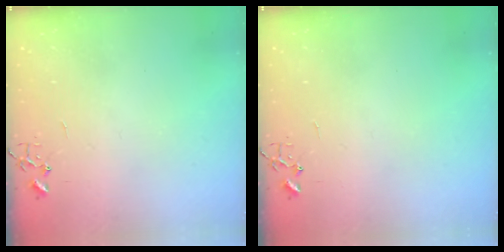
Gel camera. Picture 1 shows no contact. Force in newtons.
{"total": 0.0}